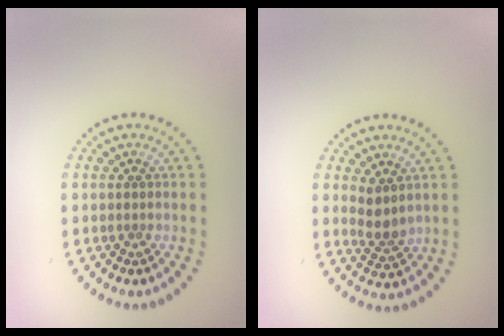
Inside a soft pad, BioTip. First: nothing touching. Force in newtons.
{"total": 2.4, "press": 1.9, "slide": 1.4}